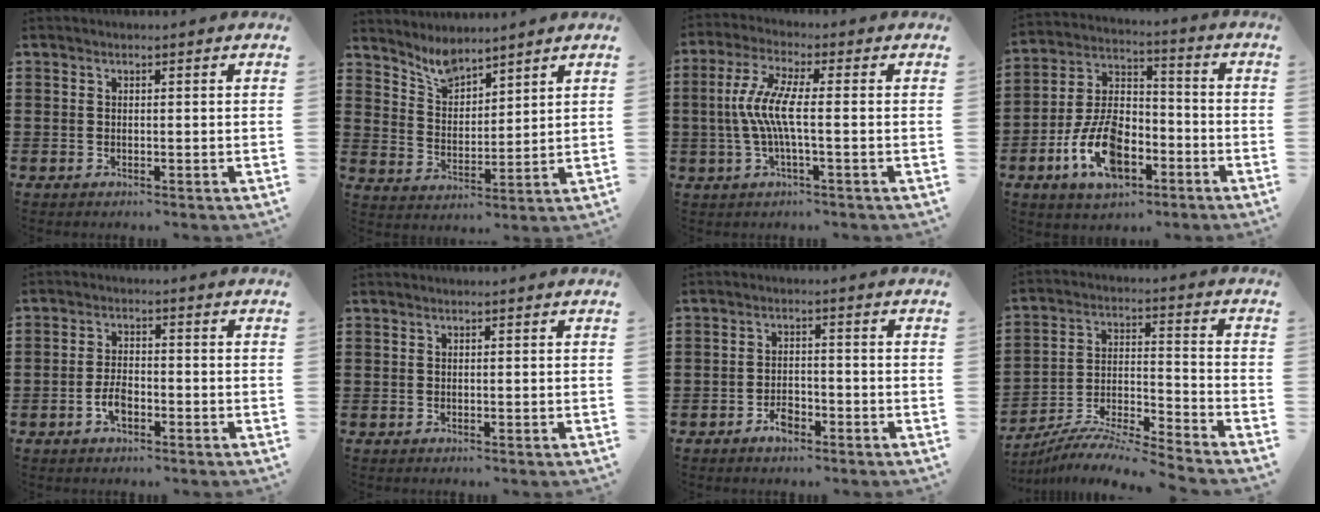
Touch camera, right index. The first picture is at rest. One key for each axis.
{"total": 5.4, "fx": 4.9, "fy": 1.5, "fz": 1.4, "tx": -0.045, "ty": -0.014, "tz": 0.092}
{"total": 7.4, "fx": -0.8, "fy": 1.1, "fz": 7.3, "tx": -0.174, "ty": -0.018, "tz": -0.029}
{"total": 11.4, "fx": -5.3, "fy": 6.4, "fz": 7.9, "tx": -0.182, "ty": 0.007, "tz": -0.099}
{"total": 3.6, "fx": -1.7, "fy": 1.8, "fz": 2.6, "tx": -0.069, "ty": -0.004, "tz": -0.037}
{"total": 0.0}
{"total": 3.2, "fx": -2.1, "fy": 1.6, "fz": 1.9, "tx": -0.033, "ty": 0.005, "tz": -0.041}
{"total": 7.3, "fx": -7.1, "fy": -0.2, "fz": 1.9, "tx": -0.039, "ty": -0.006, "tz": -0.144}